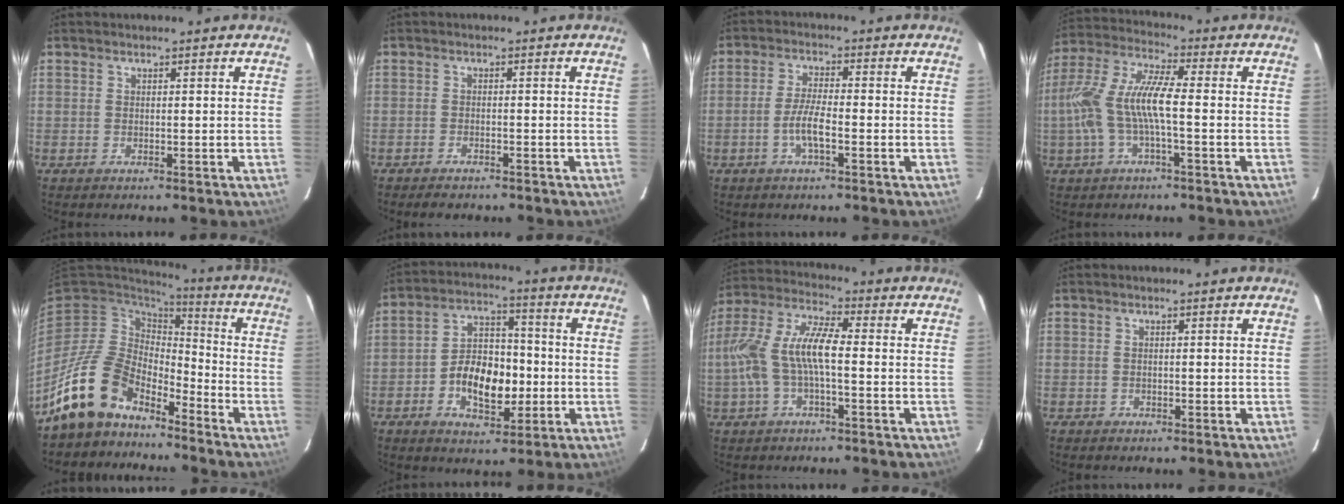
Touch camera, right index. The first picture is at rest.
{"total": 3.9, "force": [-3.3, 1.4, 1.3], "torque": [-0.038, -0.008, -0.051]}
{"total": 5.0, "force": [-2.0, 1.0, 4.4], "torque": [-0.091, 0.000, -0.038]}
{"total": 12.4, "force": [-2.1, 2.6, 12.0], "torque": [-0.249, 0.005, -0.038]}
{"total": 13.9, "force": [-11.0, 7.0, 4.6], "torque": [-0.103, 0.013, -0.201]}
{"total": 11.7, "force": [-3.1, 7.1, 8.8], "torque": [-0.165, 0.022, -0.046]}
{"total": 12.4, "force": [-1.6, 4.0, 11.6], "torque": [-0.243, 0.011, -0.030]}
{"total": 0.7, "force": [-0.4, 0.5, 0.0], "torque": [0.000, 0.001, -0.004]}